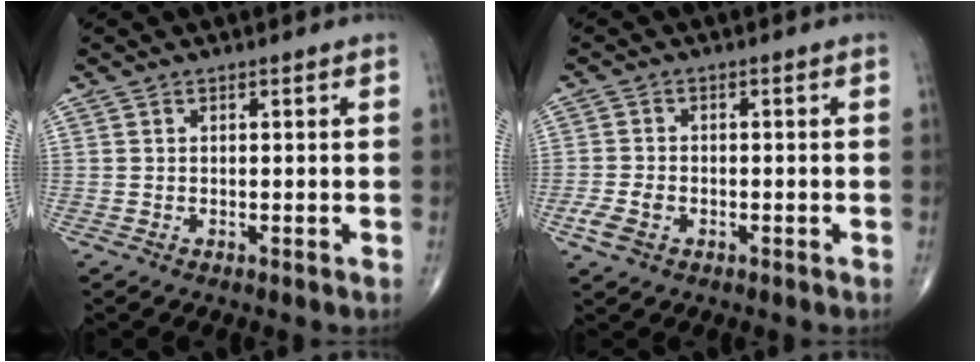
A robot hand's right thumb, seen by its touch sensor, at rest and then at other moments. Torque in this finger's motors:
{"motor_torque": [1.03, 0.64, 0.29, -0.62, 0.01]}